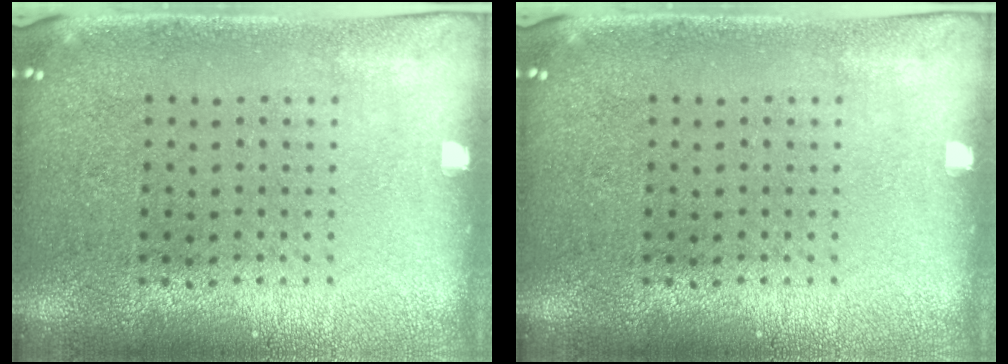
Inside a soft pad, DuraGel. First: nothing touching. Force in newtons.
{"total": 0.0}